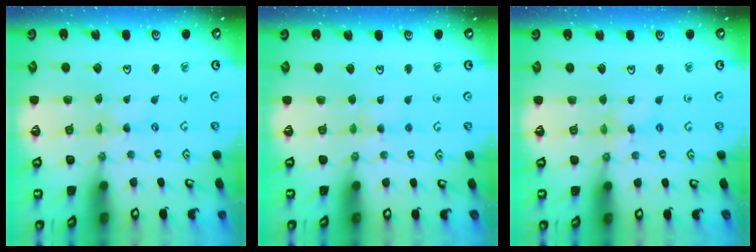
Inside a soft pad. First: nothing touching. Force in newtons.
{"total": 3.5, "press": 3.5, "slide": 0.5}
{"total": 3.1, "press": 3.1, "slide": 0.2}